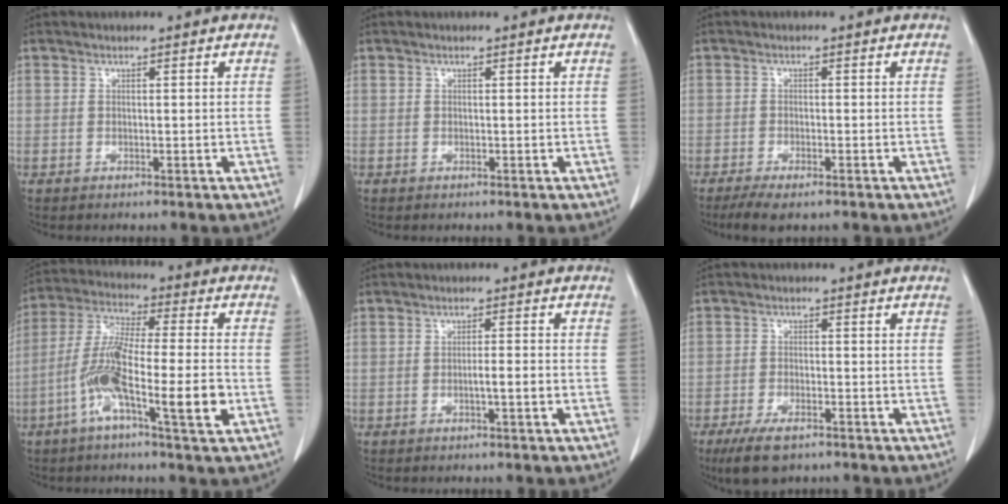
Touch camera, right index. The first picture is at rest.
{"total": 0.0}
{"total": 4.7, "force": [-3.4, 1.3, 3.0], "torque": [-0.051, -0.010, -0.053]}
{"total": 13.4, "force": [-4.4, 1.2, 12.6], "torque": [-0.243, -0.001, -0.085]}
{"total": 2.4, "force": [-0.8, 0.0, 2.3], "torque": [-0.039, 0.000, -0.015]}
{"total": 6.4, "force": [-4.5, 2.2, 3.9], "torque": [-0.077, -0.010, -0.076]}